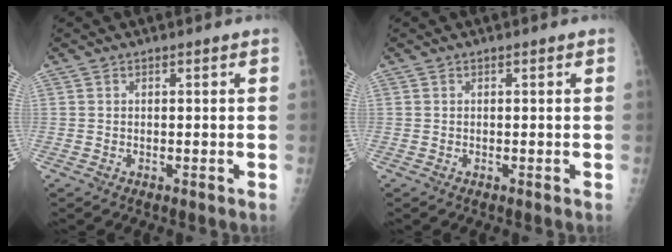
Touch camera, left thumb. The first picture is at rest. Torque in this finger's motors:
{"motor_torque": [-0.33, -0.05, -0.19, -0.07, 0.00]}